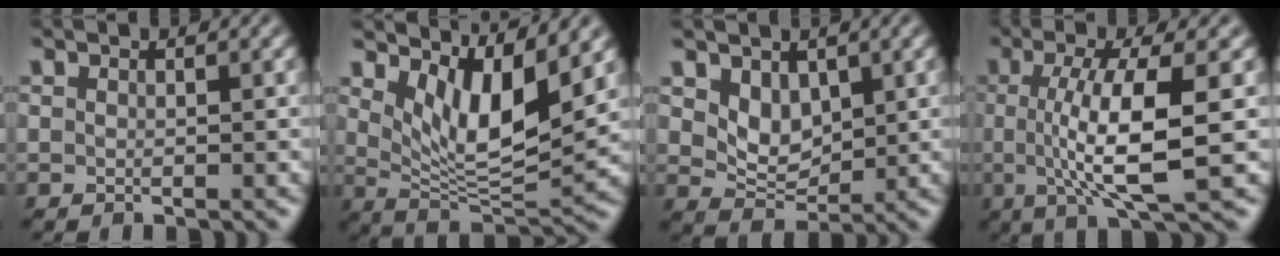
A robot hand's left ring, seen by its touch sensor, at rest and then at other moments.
{"total": 6.7, "force": [3.1, 2.4, 5.5], "torque": [-0.098, -0.022, 0.056]}
{"total": 3.1, "force": [1.4, 2.1, 1.8], "torque": [-0.039, -0.011, 0.029]}
{"total": 7.8, "force": [-0.3, 2.0, 7.5], "torque": [-0.131, -0.008, -0.003]}